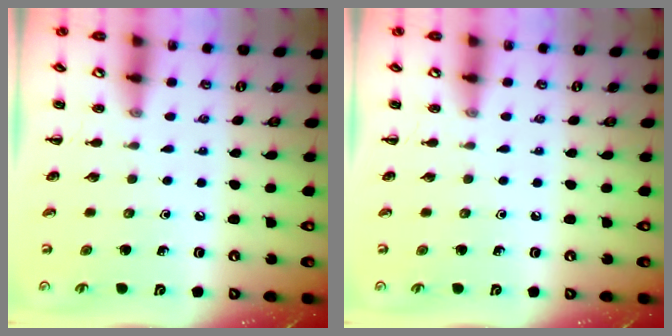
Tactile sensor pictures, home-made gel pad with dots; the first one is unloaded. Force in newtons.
{"total": 0.0}